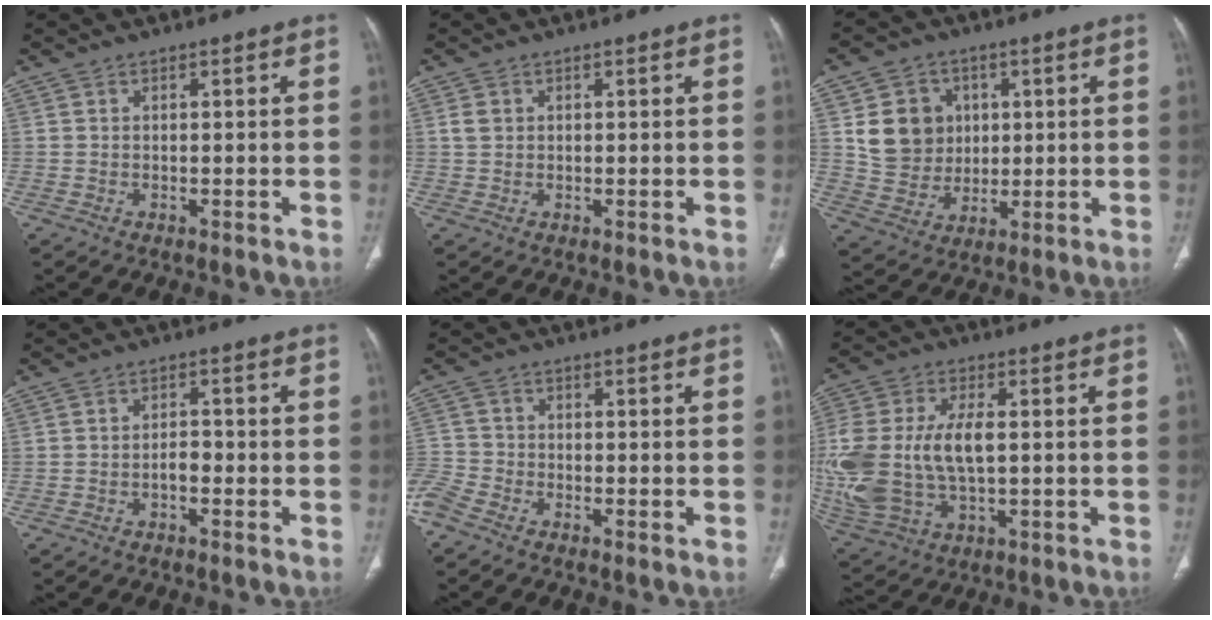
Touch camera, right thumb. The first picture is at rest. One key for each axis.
{"total": 1.8, "fx": 0.5, "fy": 1.5, "fz": 0.9, "tx": -0.017, "ty": 0.004, "tz": 0.011}
{"total": 11.3, "fx": 2.5, "fy": 10.1, "fz": 4.4, "tx": -0.040, "ty": -0.004, "tz": 0.056}
{"total": 2.2, "fx": -1.0, "fy": 1.3, "fz": 1.6, "tx": -0.018, "ty": 0.013, "tz": -0.018}
{"total": 5.4, "fx": -4.0, "fy": 2.8, "fz": 2.3, "tx": -0.062, "ty": 0.005, "tz": -0.090}
{"total": 20.8, "fx": 0.2, "fy": 12.1, "fz": 16.9, "tx": -0.408, "ty": -0.004, "tz": 0.018}